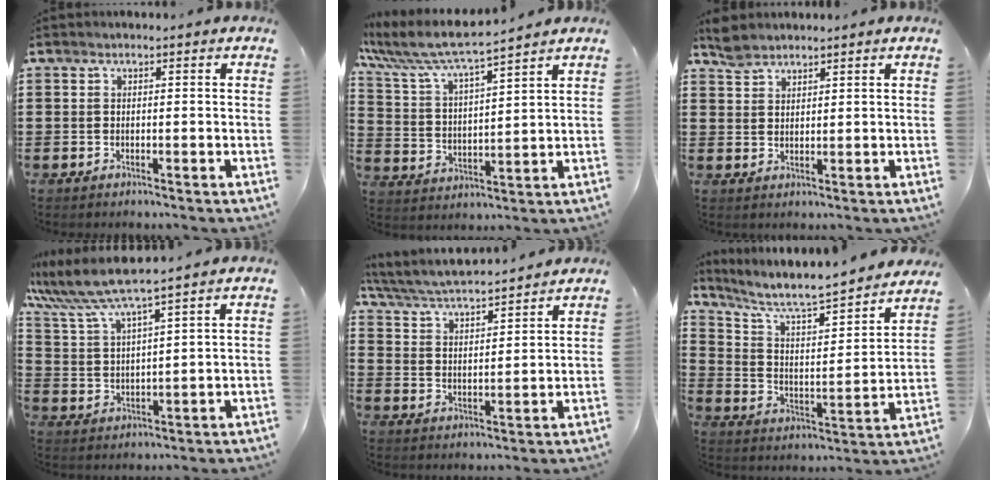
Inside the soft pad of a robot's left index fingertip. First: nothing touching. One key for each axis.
{"total": 7.3, "fx": 6.8, "fy": 0.3, "fz": 2.8, "tx": -0.084, "ty": -0.038, "tz": 0.114}
{"total": 2.8, "fx": 2.6, "fy": 1.1, "fz": 0.6, "tx": -0.017, "ty": 0.001, "tz": 0.051}
{"total": 6.9, "fx": 6.0, "fy": -0.1, "fz": 3.4, "tx": -0.090, "ty": -0.030, "tz": 0.103}
{"total": 5.0, "fx": 4.8, "fy": 0.1, "fz": 1.5, "tx": -0.052, "ty": -0.031, "tz": 0.079}
{"total": 5.9, "fx": 5.1, "fy": 0.8, "fz": 2.8, "tx": -0.081, "ty": -0.048, "tz": 0.079}